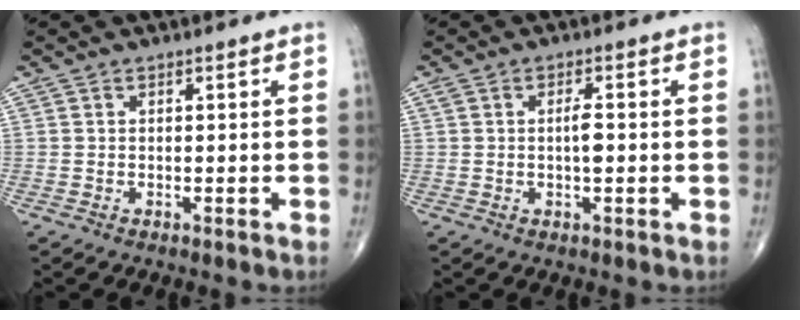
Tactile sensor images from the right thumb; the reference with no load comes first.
{"total": 3.0, "force": [-0.1, 1.0, 2.8], "torque": [-0.048, 0.003, -0.003]}